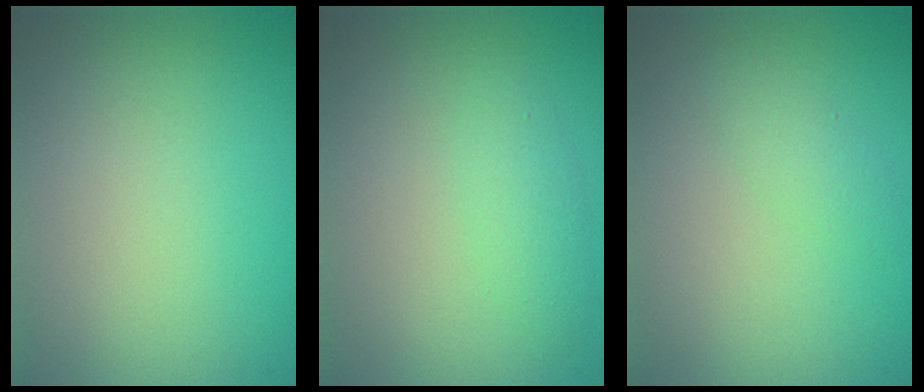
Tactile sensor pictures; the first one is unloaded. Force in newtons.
{"total": 1.6, "press": 1.6, "slide": 0.0}
{"total": 1.3, "press": 1.3, "slide": 0.0}